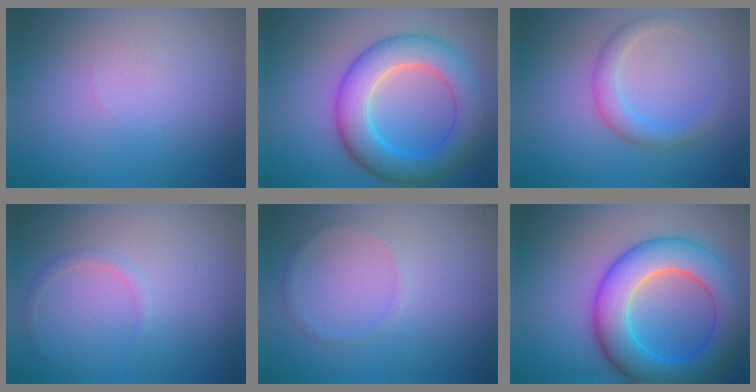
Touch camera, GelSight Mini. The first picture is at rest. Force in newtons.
{"total": 7.7, "press": 7.7, "slide": 0.0}
{"total": 2.7, "press": 2.6, "slide": 0.2}
{"total": 0.8, "press": 0.8, "slide": 0.1}
{"total": 0.8, "press": 0.8, "slide": 0.1}
{"total": 9.4, "press": 9.4, "slide": 0.5}